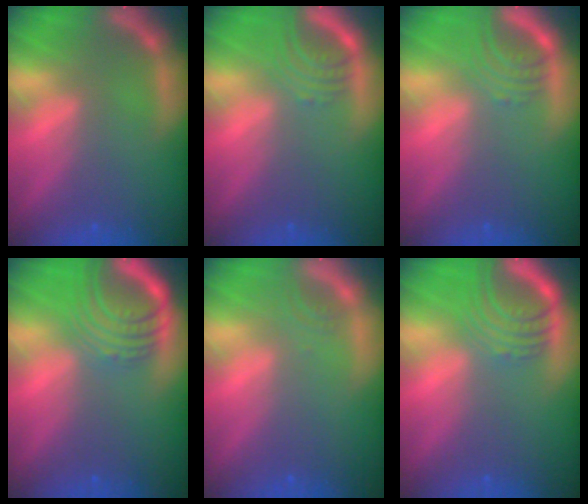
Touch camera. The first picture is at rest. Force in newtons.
{"total": 3.5}
{"total": 3.5}
{"total": 7.6}
{"total": 1.0}
{"total": 6.1}